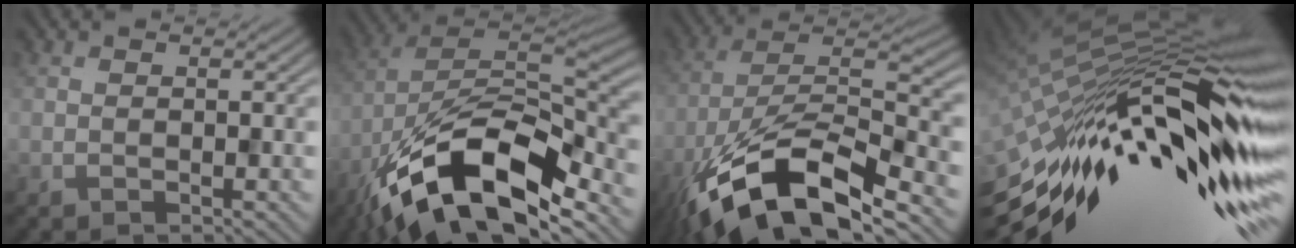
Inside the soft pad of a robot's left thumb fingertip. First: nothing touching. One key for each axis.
{"total": 17.2, "fx": -9.5, "fy": 7.9, "fz": 12.0, "tx": -0.221, "ty": -0.014, "tz": -0.178}
{"total": 16.2, "fx": -9.7, "fy": 6.0, "fz": 11.6, "tx": -0.237, "ty": -0.024, "tz": -0.183}
{"total": 18.5, "fx": -6.0, "fy": 5.0, "fz": 16.8, "tx": -0.306, "ty": -0.007, "tz": -0.121}